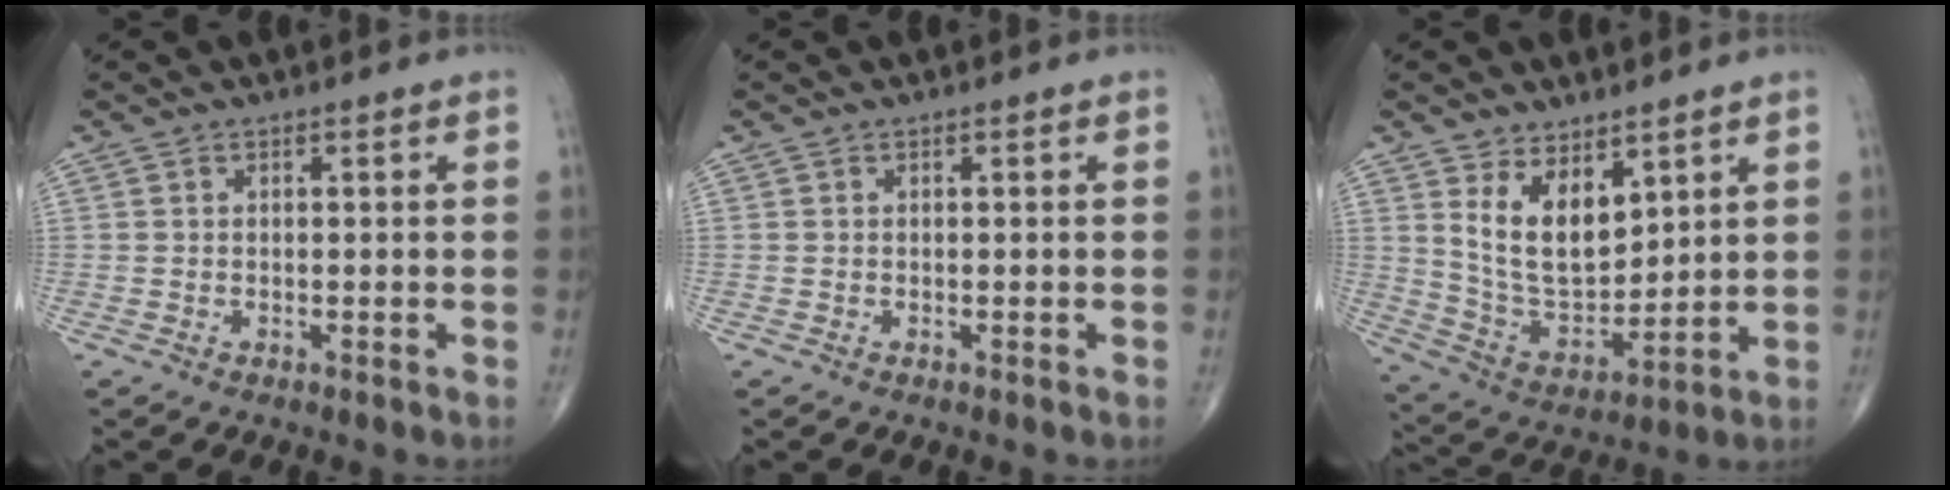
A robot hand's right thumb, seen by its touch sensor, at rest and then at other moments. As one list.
[{"total": 0.0}, {"total": 12.0, "force": [5.8, 6.7, 8.0], "torque": [-0.111, -0.044, 0.128]}]